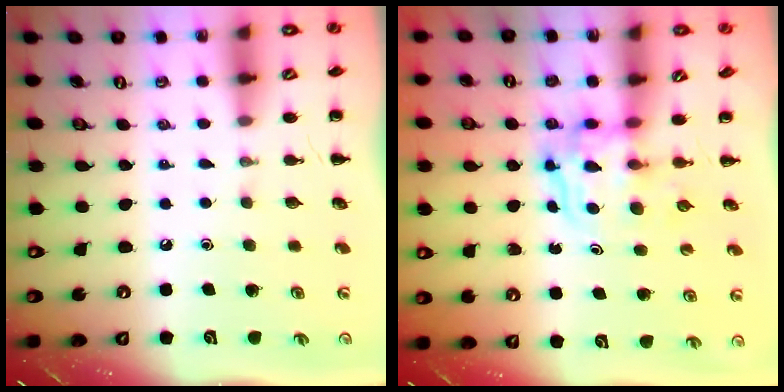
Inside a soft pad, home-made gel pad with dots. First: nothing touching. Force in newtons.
{"total": 3.5, "press": 3.4, "slide": 0.2}